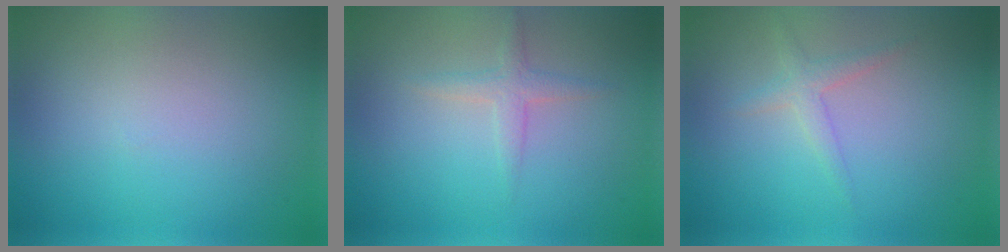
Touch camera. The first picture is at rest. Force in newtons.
{"total": 1.6, "press": 1.6, "slide": 0.1}
{"total": 1.6, "press": 1.6, "slide": 0.0}